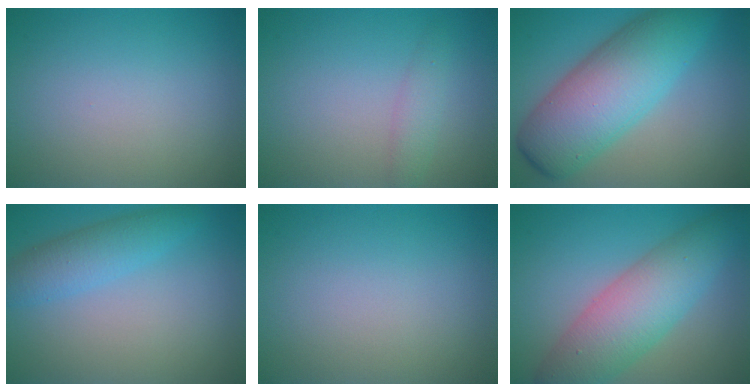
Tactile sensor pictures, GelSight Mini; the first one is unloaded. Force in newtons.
{"total": 1.6, "press": 1.6, "slide": 0.1}
{"total": 9.9, "press": 9.9, "slide": 0.1}
{"total": 3.4, "press": 3.4, "slide": 0.1}
{"total": 0.0}
{"total": 7.5, "press": 7.5, "slide": 0.2}